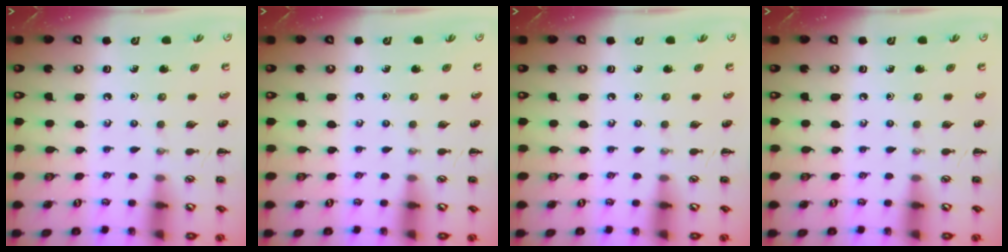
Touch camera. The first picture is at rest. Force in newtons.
{"total": 0.0}
{"total": 0.0}
{"total": 0.0}